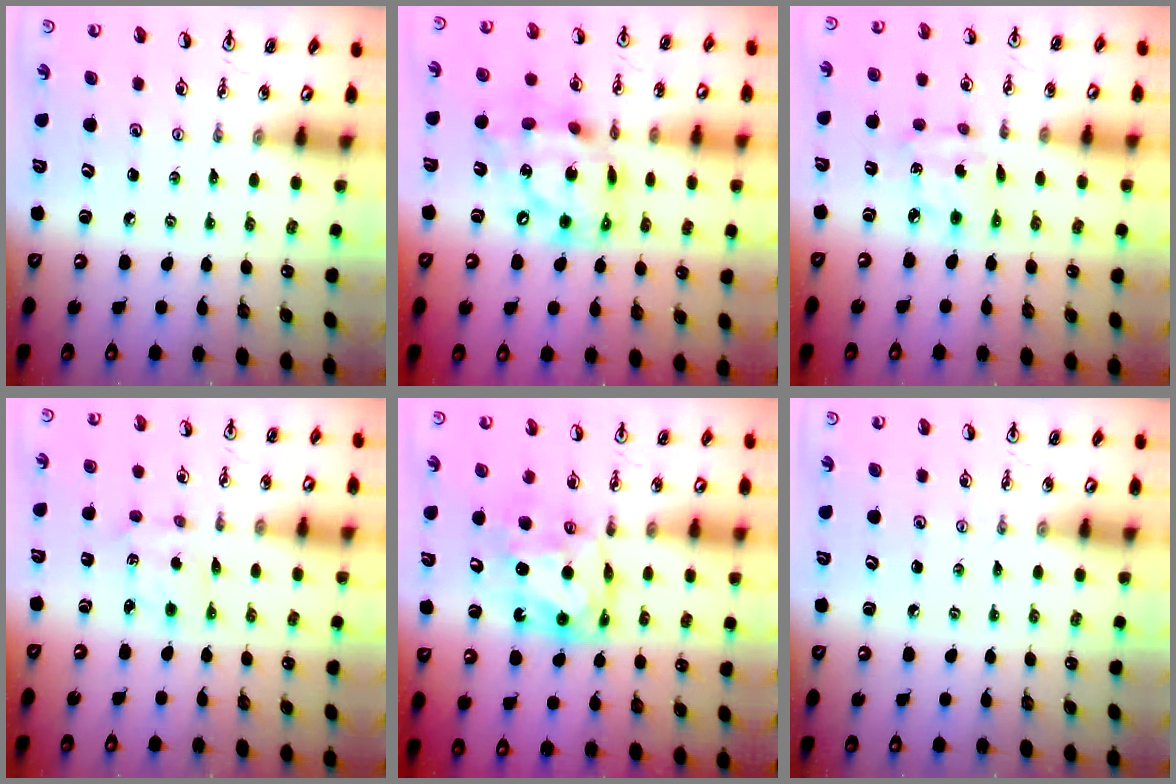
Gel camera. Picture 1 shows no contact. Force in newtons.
{"total": 16.0, "press": 16.0, "slide": 1.4}
{"total": 4.3, "press": 4.3, "slide": 0.1}
{"total": 2.0, "press": 1.8, "slide": 0.7}
{"total": 7.8, "press": 7.7, "slide": 0.7}
{"total": 0.0}